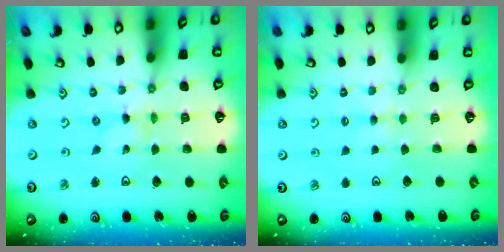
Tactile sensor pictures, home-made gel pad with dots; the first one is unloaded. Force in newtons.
{"total": 2.7, "press": 2.7, "slide": 0.6}